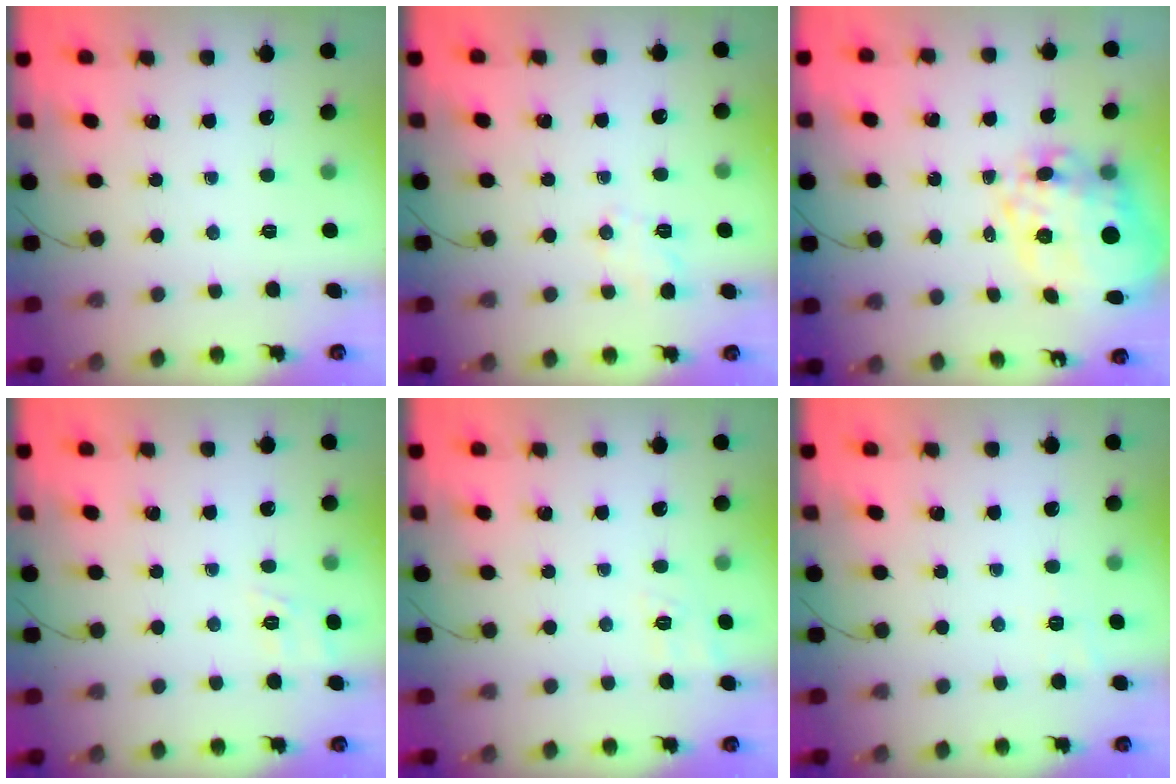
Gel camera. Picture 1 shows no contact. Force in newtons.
{"total": 2.7, "press": 2.3, "slide": 1.5}
{"total": 11.8, "press": 11.0, "slide": 4.4}
{"total": 2.7, "press": 2.0, "slide": 1.8}
{"total": 6.9, "press": 6.5, "slide": 2.1}
{"total": 2.0, "press": 1.3, "slide": 1.6}